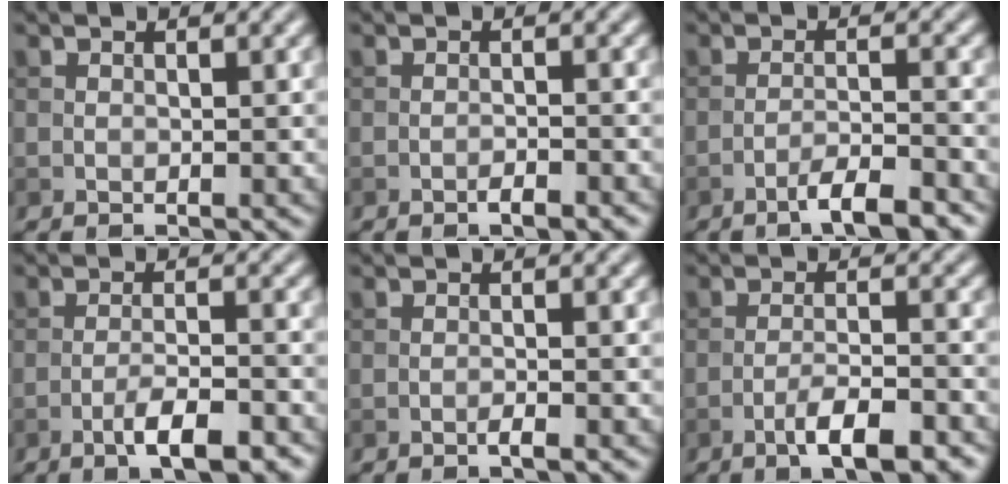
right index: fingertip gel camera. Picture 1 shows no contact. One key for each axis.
{"total": 1.4, "fx": -0.9, "fy": 0.3, "fz": 1.0, "tx": -0.016, "ty": 0.001, "tz": -0.014}
{"total": 4.0, "fx": -2.7, "fy": 0.6, "fz": 2.8, "tx": -0.047, "ty": 0.006, "tz": -0.050}
{"total": 4.4, "fx": -2.5, "fy": 1.0, "fz": 3.5, "tx": -0.064, "ty": 0.001, "tz": -0.041}
{"total": 1.1, "fx": -0.6, "fy": 0.1, "fz": 1.0, "tx": -0.016, "ty": 0.002, "tz": -0.012}
{"total": 4.8, "fx": -2.7, "fy": 1.1, "fz": 3.8, "tx": -0.068, "ty": 0.002, "tz": -0.045}